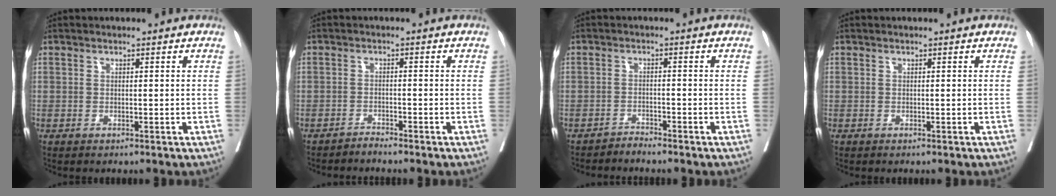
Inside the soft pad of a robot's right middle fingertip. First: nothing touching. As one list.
[{"total": 1.4, "force": [-1.4, -0.3, -0.1], "torque": [0.004, -0.004, -0.025]}, {"total": 1.6, "force": [-1.6, -0.2, -0.2], "torque": [0.006, -0.005, -0.030]}, {"total": 0.0}]